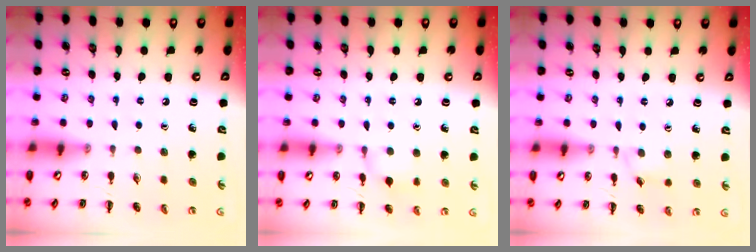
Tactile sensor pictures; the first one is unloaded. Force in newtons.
{"total": 7.1, "press": 6.7, "slide": 2.1}
{"total": 3.9, "press": 3.6, "slide": 1.5}